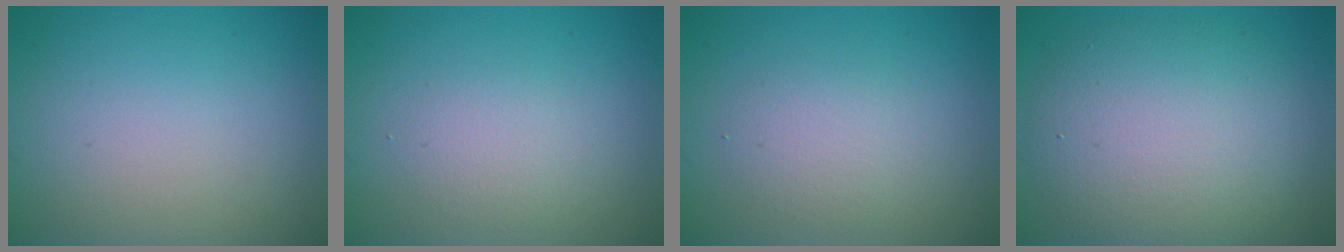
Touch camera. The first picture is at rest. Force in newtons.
{"total": 1.9, "press": 1.9, "slide": 0.0}
{"total": 2.1, "press": 2.1, "slide": 0.0}
{"total": 8.3, "press": 8.2, "slide": 0.5}